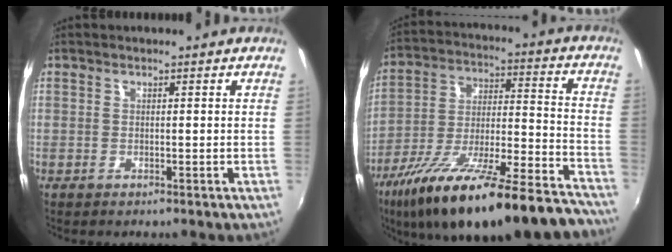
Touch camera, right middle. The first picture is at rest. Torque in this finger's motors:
{"motor_torque": [1.09, -1.05, 0.47, 0.21]}